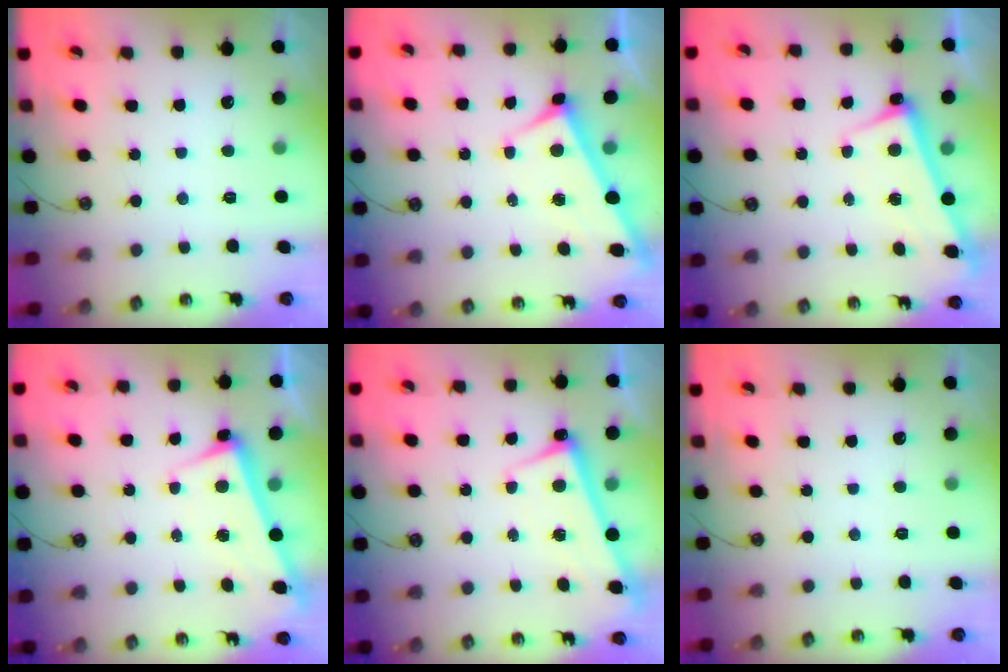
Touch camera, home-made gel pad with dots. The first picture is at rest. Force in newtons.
{"total": 3.9, "press": 3.9, "slide": 0.2}
{"total": 2.5, "press": 2.4, "slide": 0.5}
{"total": 2.6, "press": 2.5, "slide": 0.7}
{"total": 2.7, "press": 2.6, "slide": 0.4}
{"total": 0.0}